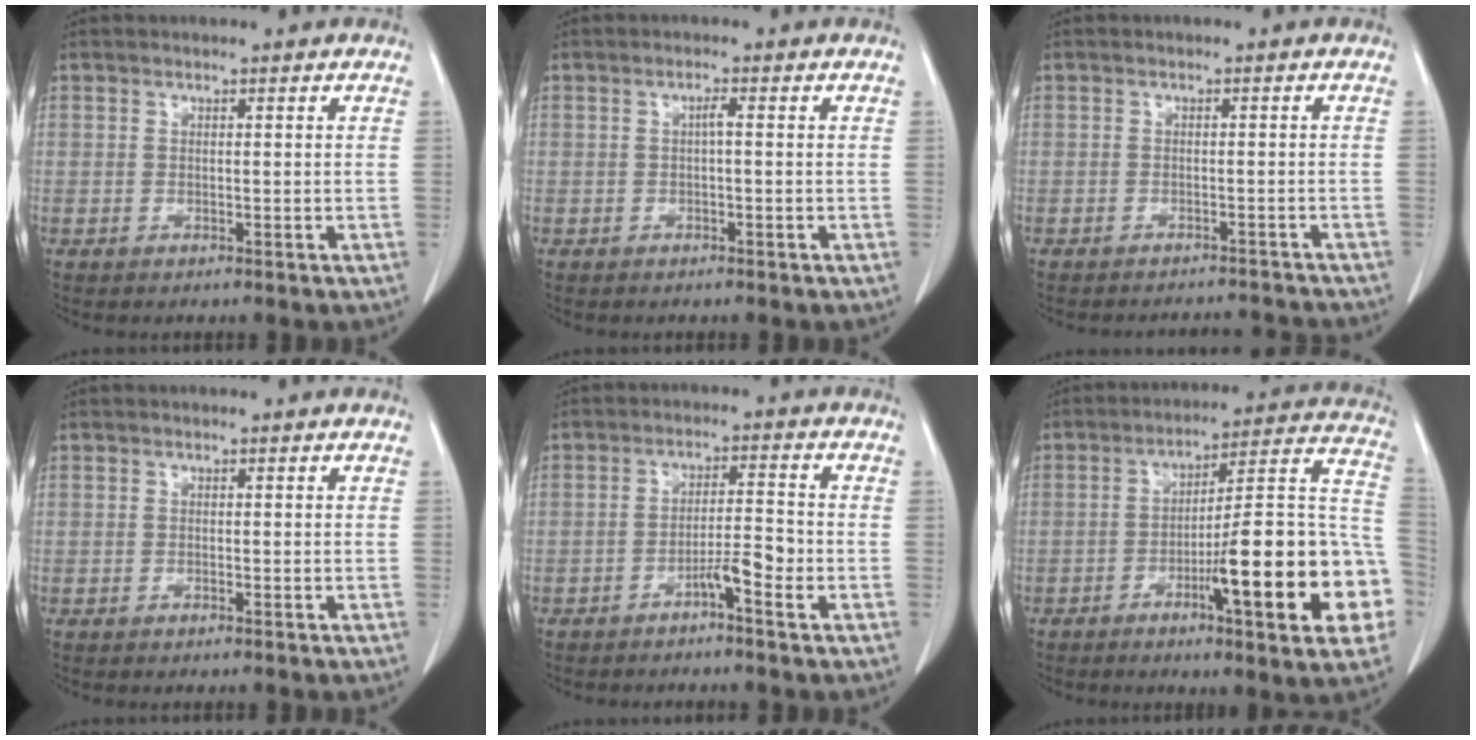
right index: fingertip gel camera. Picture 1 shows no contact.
{"total": 1.1, "force": [0.0, 0.1, 1.1], "torque": [-0.020, 0.003, -0.001]}
{"total": 6.4, "force": [-6.3, 1.0, 0.0], "torque": [0.003, 0.012, -0.071]}
{"total": 0.0}
{"total": 4.2, "force": [-2.4, 0.2, 3.4], "torque": [-0.054, 0.008, -0.043]}
{"total": 21.2, "force": [-6.8, 2.4, 19.9], "torque": [-0.209, 0.021, -0.094]}